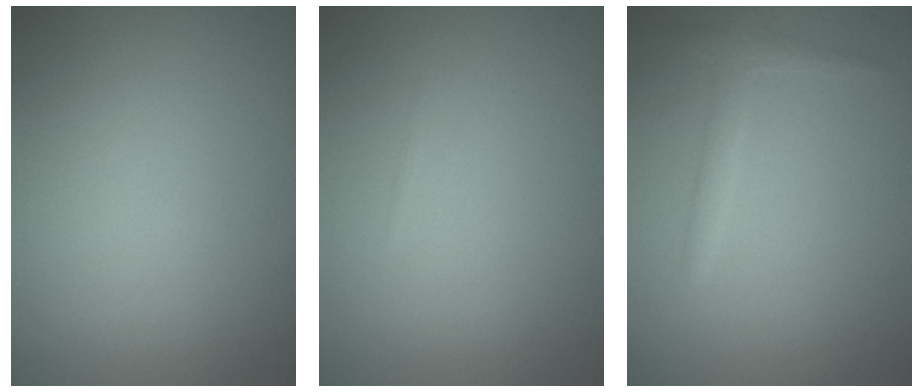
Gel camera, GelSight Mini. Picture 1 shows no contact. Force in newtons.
{"total": 0.0}
{"total": 1.6, "press": 1.6, "slide": 0.1}